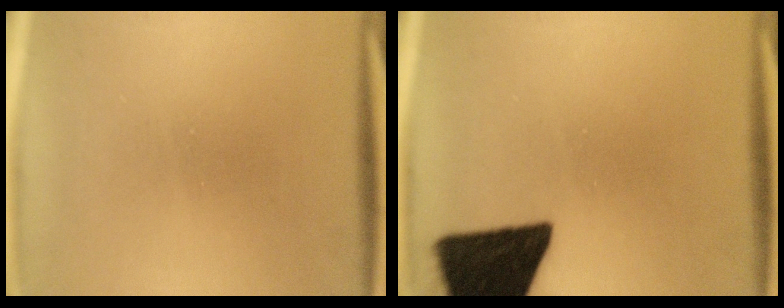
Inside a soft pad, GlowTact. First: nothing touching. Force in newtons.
{"total": 18.0}